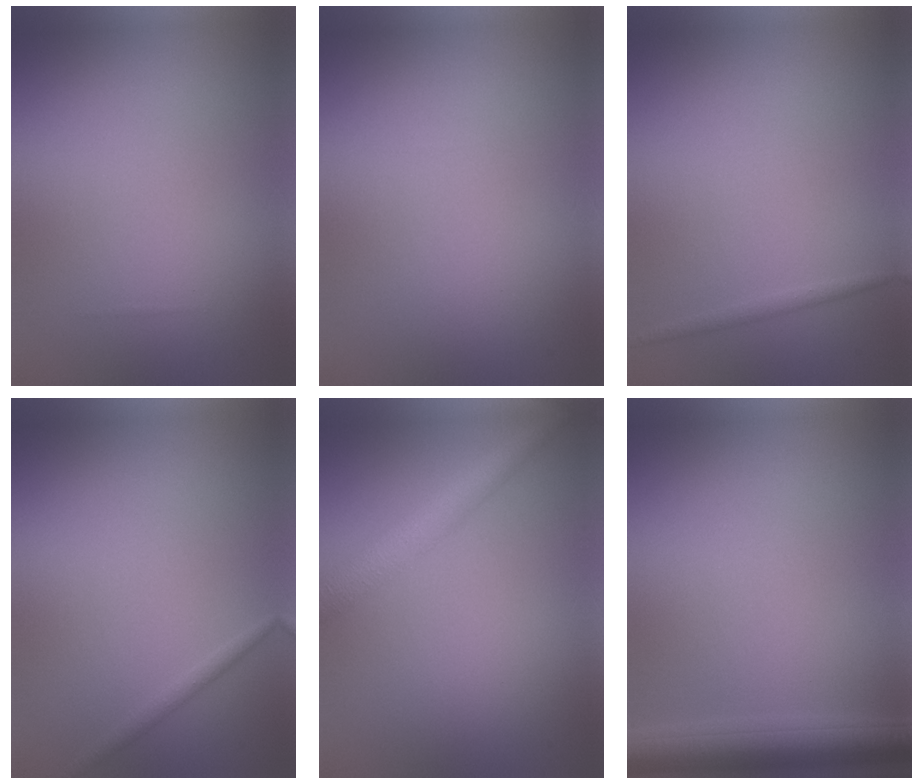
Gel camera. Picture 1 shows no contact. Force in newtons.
{"total": 0.0}
{"total": 0.9, "press": 0.9, "slide": 0.1}
{"total": 1.1, "press": 1.0, "slide": 0.1}
{"total": 3.6, "press": 3.6, "slide": 0.1}
{"total": 4.8, "press": 4.8, "slide": 0.3}